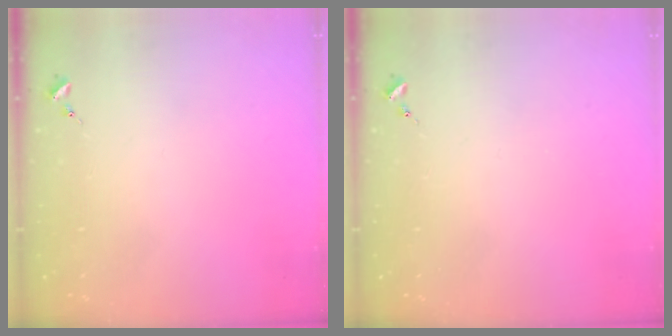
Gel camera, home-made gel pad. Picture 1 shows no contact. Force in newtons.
{"total": 0.0}